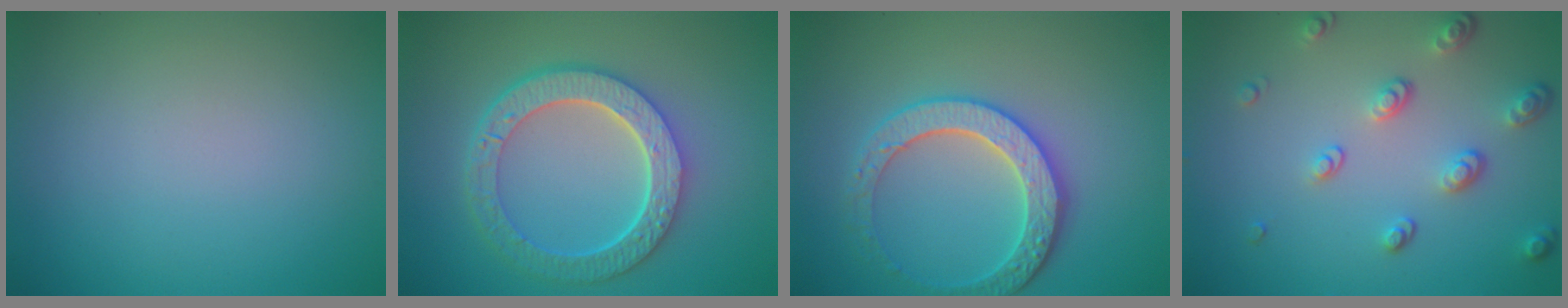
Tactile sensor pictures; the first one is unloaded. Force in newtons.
{"total": 6.4, "press": 4.9, "slide": 4.1}
{"total": 4.0, "press": 3.8, "slide": 1.1}
{"total": 3.4, "press": 2.7, "slide": 2.2}